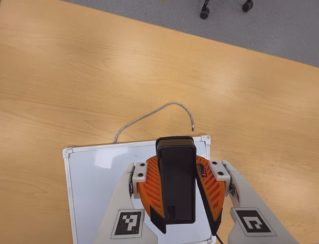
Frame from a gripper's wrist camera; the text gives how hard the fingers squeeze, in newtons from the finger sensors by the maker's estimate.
{"total": 11.3, "left": 10.3, "right": 12.3}